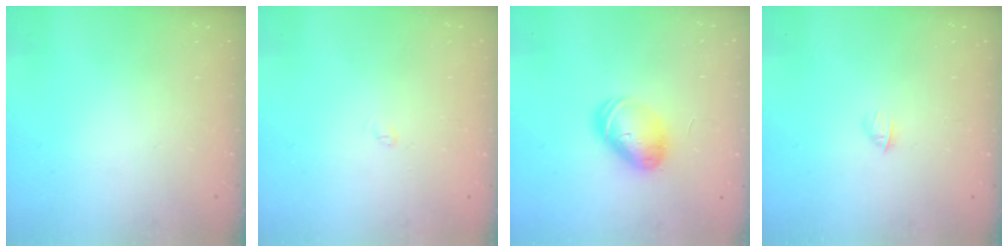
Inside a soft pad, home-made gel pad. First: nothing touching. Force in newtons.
{"total": 1.9, "press": 1.9, "slide": 0.3}
{"total": 8.8, "press": 8.7, "slide": 0.8}
{"total": 2.8, "press": 2.7, "slide": 0.8}